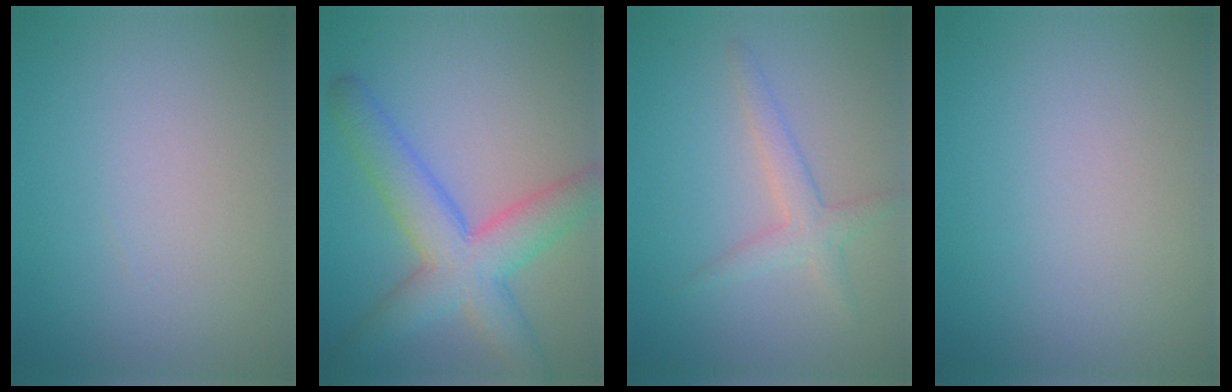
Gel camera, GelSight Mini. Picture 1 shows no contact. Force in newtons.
{"total": 7.0, "press": 7.0, "slide": 0.2}
{"total": 2.3, "press": 2.3, "slide": 0.1}
{"total": 0.0}